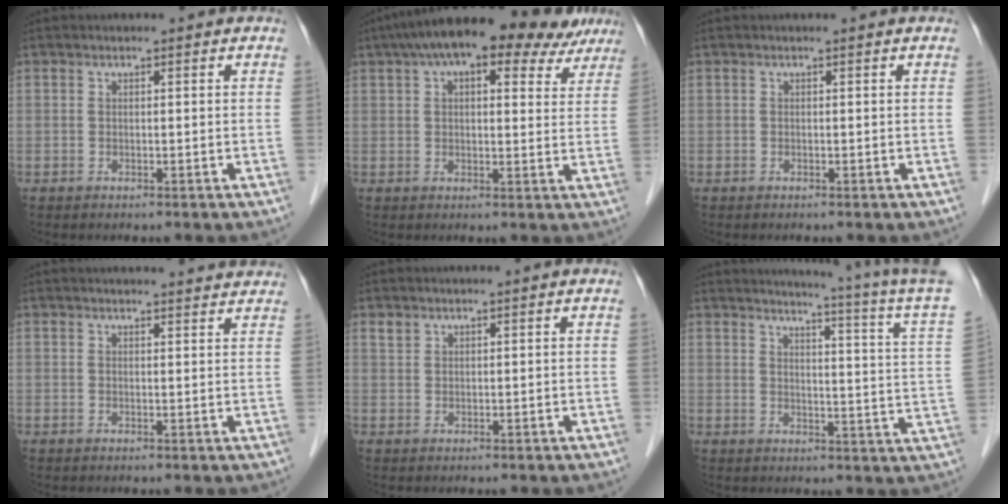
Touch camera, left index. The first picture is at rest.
{"total": 17.6, "force": [12.3, 6.9, 10.5], "torque": [-0.163, 0.057, 0.165]}
{"total": 0.0}
{"total": 11.5, "force": [11.1, 1.2, 2.8], "torque": [-0.018, 0.016, 0.115]}
{"total": 1.1, "force": [1.0, 0.5, 0.0], "torque": [-0.001, 0.002, 0.022]}
{"total": 16.3, "force": [14.7, -2.4, 6.7], "torque": [-0.102, -0.091, 0.154]}